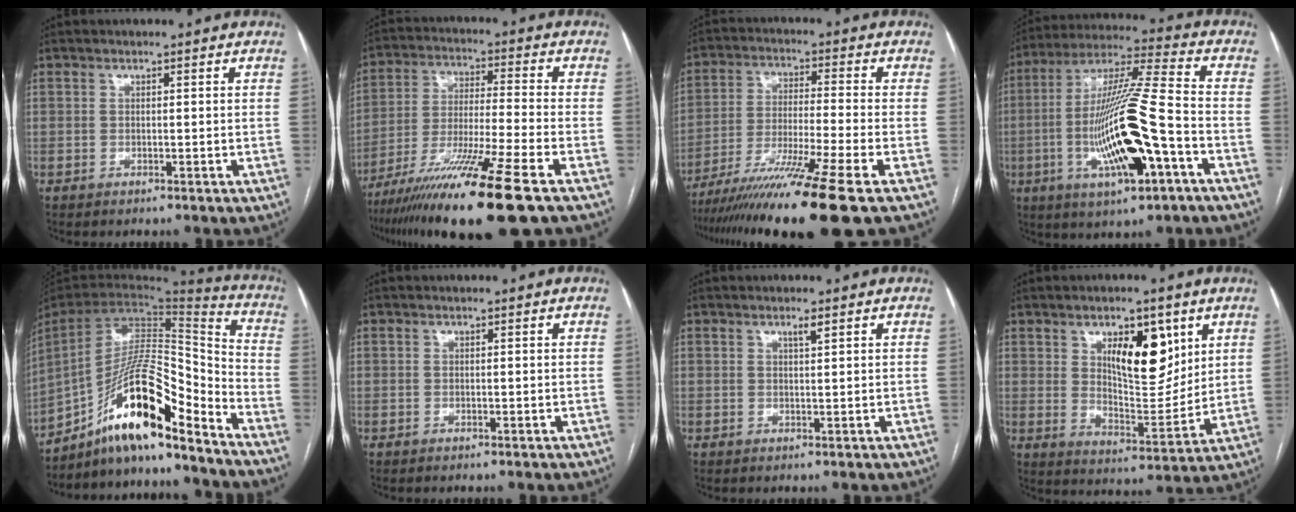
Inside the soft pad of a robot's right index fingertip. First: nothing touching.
{"total": 17.2, "force": [-11.5, -1.2, 12.7], "torque": [-0.230, -0.045, -0.202]}
{"total": 15.9, "force": [-11.6, -2.5, 10.6], "torque": [-0.182, -0.044, -0.198]}
{"total": 19.1, "force": [-5.2, 2.2, 18.3], "torque": [-0.367, -0.008, -0.087]}
{"total": 17.4, "force": [-13.0, 2.5, 11.4], "torque": [-0.209, 0.022, -0.228]}
{"total": 0.0}
{"total": 1.3, "force": [0.8, 0.0, 1.0], "torque": [-0.019, -0.002, 0.016]}
{"total": 11.5, "force": [5.1, 4.5, 9.3], "torque": [-0.146, -0.004, 0.092]}